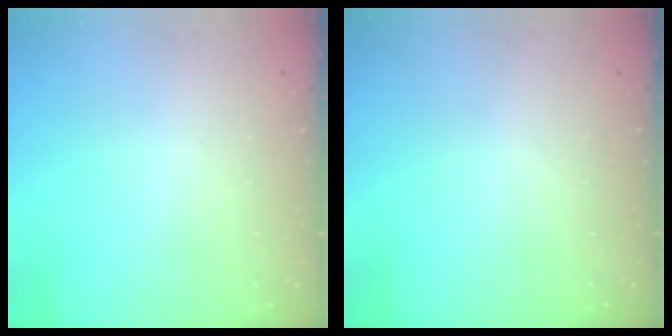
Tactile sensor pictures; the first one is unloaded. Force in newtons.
{"total": 0.0}